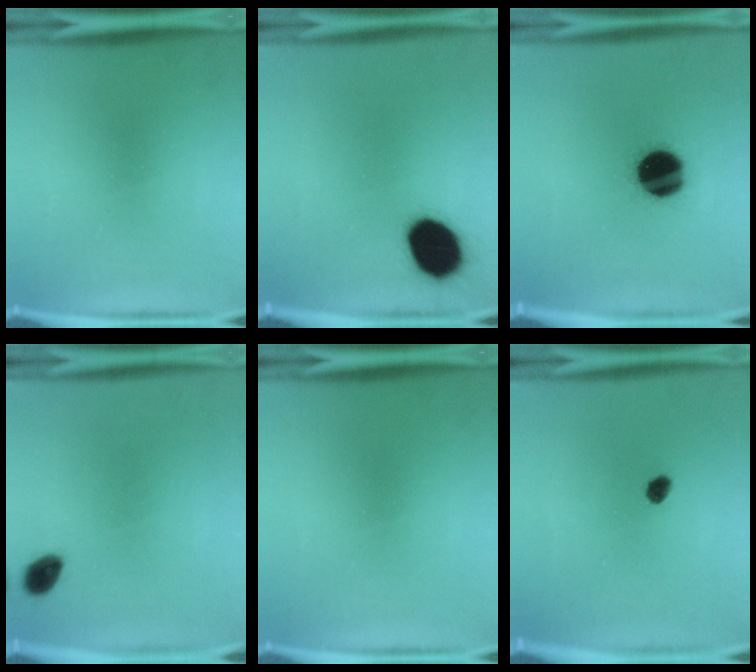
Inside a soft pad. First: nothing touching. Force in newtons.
{"total": 15.8}
{"total": 18.4}
{"total": 4.1}
{"total": 0.0}
{"total": 2.2}